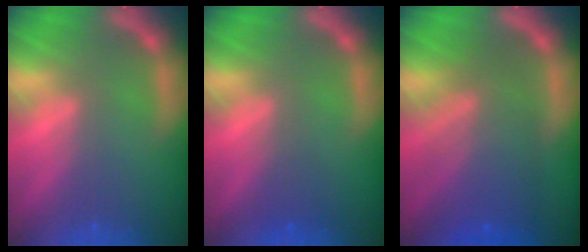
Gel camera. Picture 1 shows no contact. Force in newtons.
{"total": 1.5}
{"total": 8.1}